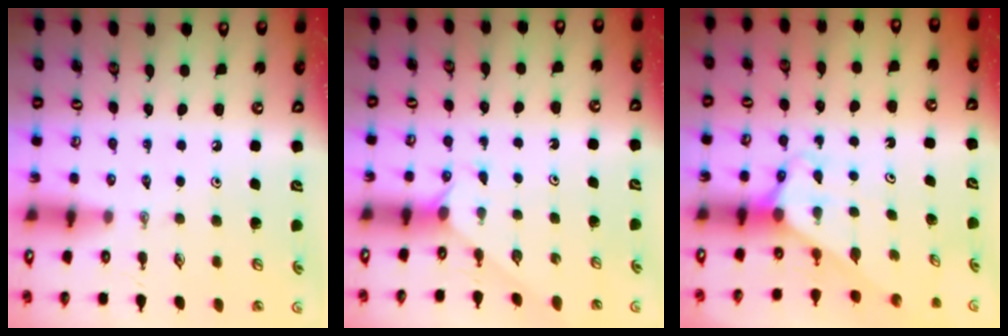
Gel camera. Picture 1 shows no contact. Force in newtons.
{"total": 1.6, "press": 1.6, "slide": 0.3}
{"total": 2.7, "press": 2.7, "slide": 0.2}